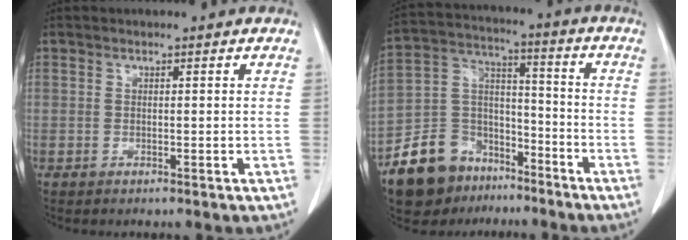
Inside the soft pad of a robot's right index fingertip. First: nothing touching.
{"total": 13.6, "force": [-9.3, 8.8, 4.6], "torque": [-0.097, 0.046, -0.159]}